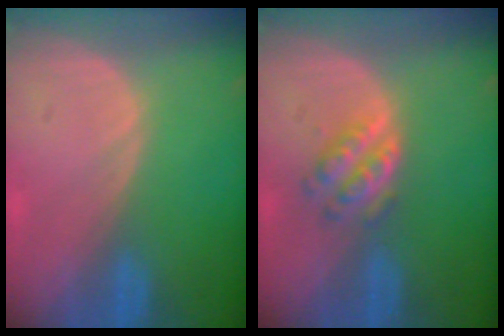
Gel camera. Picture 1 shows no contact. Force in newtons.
{"total": 4.2, "press": 4.2, "slide": 0.1}